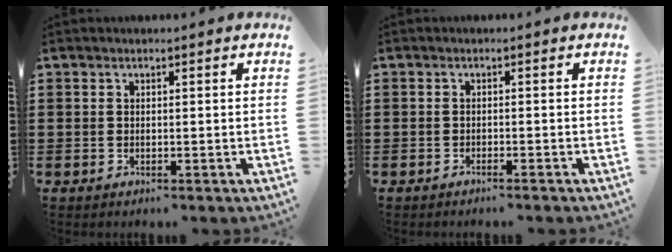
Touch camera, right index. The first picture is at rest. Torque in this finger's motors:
{"motor_torque": [0.49, 0.54, -0.25, -0.06]}